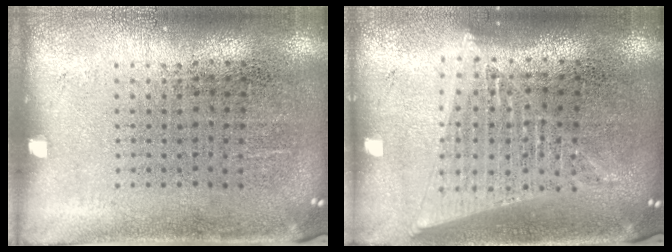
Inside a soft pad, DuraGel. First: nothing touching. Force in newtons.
{"total": 1.7, "press": 1.6, "slide": 0.7}